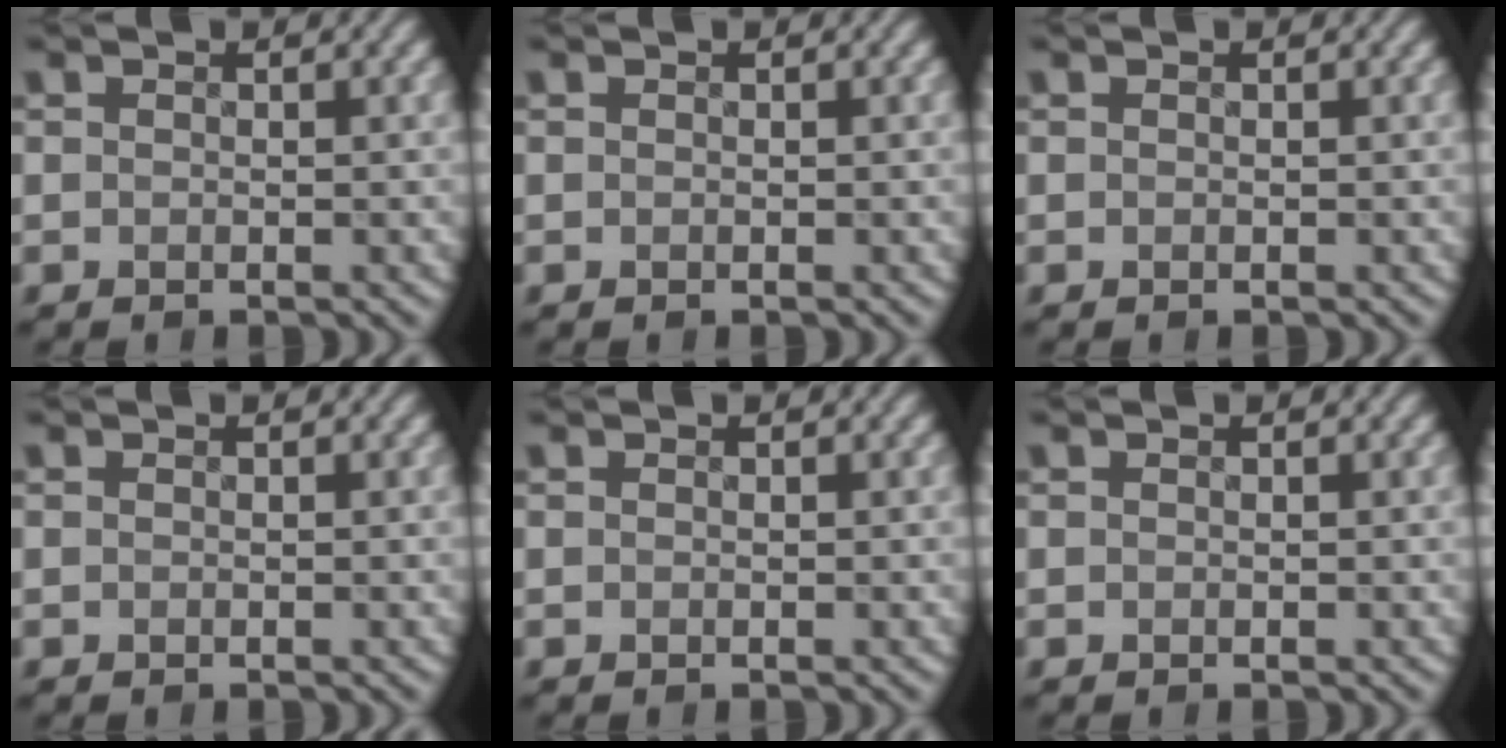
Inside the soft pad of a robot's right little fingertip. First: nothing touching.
{"total": 0.0}
{"total": 0.0}
{"total": 0.0}
{"total": 0.0}
{"total": 0.0}